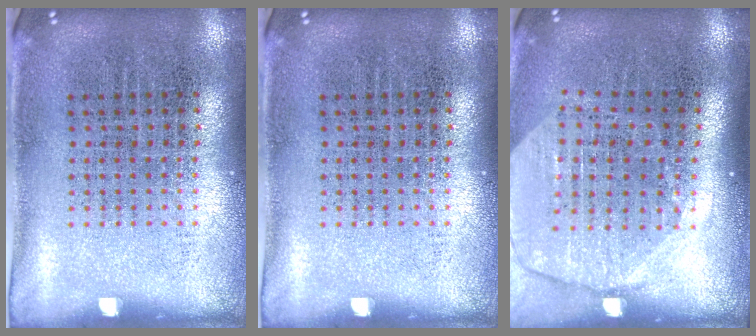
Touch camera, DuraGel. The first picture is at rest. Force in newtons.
{"total": 0.0}
{"total": 2.1, "press": 1.8, "slide": 0.9}